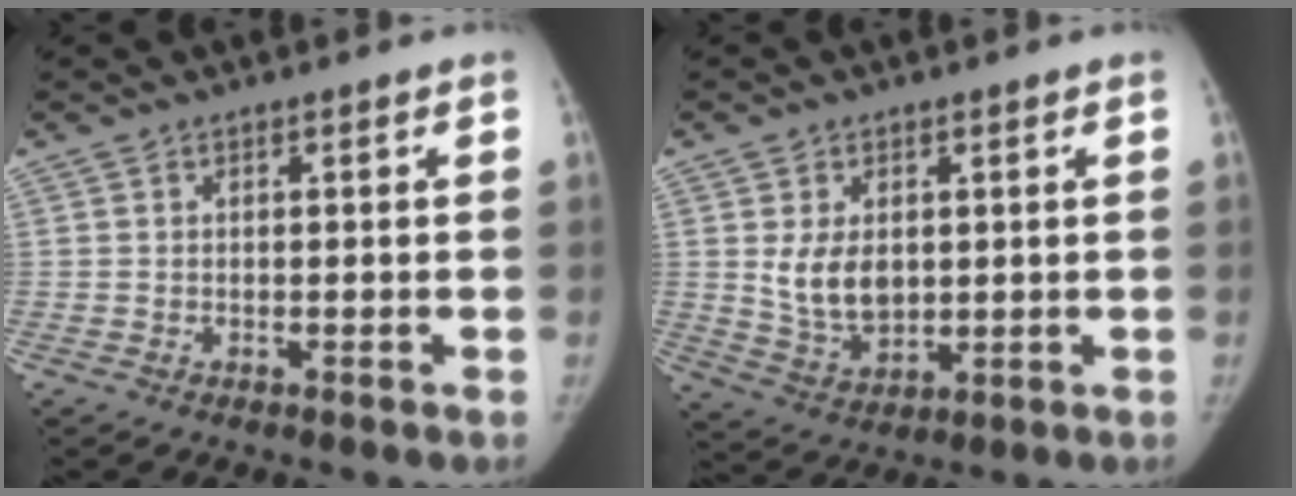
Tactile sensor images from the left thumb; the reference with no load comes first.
{"total": 8.1, "force": [1.3, 5.5, 5.7], "torque": [-0.080, -0.018, 0.038]}